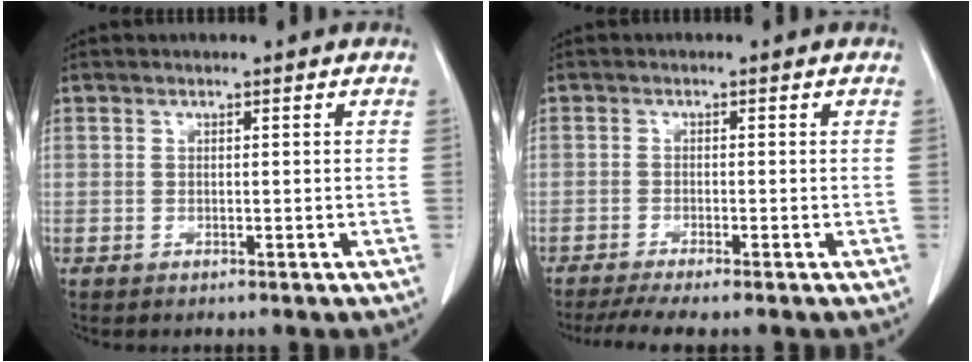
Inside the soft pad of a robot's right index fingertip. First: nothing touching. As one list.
[{"total": 5.0, "force": [-4.0, -0.2, 3.0], "torque": [-0.044, -0.010, -0.065]}]